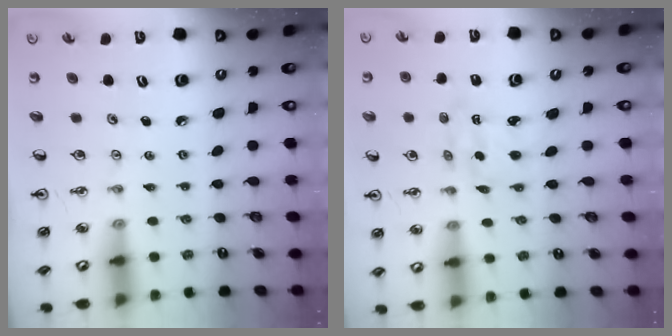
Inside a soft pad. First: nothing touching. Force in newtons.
{"total": 1.9, "press": 1.8, "slide": 0.6}